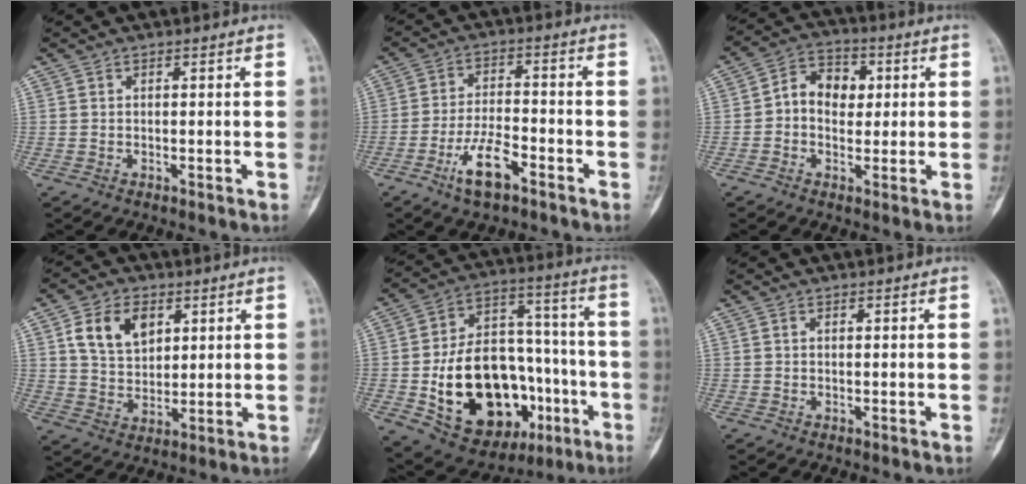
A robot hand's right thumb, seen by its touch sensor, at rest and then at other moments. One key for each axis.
{"total": 8.3, "fx": -4.8, "fy": 3.1, "fz": 6.1, "tx": -0.114, "ty": 0.027, "tz": -0.086}
{"total": 8.6, "fx": 0.7, "fy": 6.5, "fz": 5.6, "tx": -0.058, "ty": 0.020, "tz": 0.005}
{"total": 9.9, "fx": 3.8, "fy": 6.7, "fz": 6.3, "tx": -0.091, "ty": -0.011, "tz": 0.074}
{"total": 27.8, "fx": -8.0, "fy": 17.4, "fz": 20.2, "tx": -0.309, "ty": 0.043, "tz": -0.103}
{"total": 0.0}